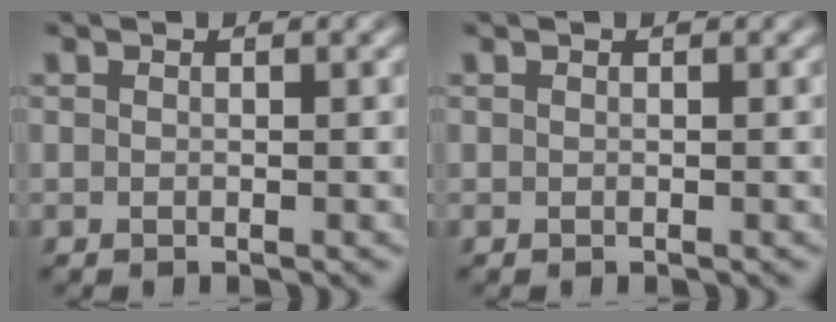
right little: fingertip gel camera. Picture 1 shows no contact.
{"total": 0.0}